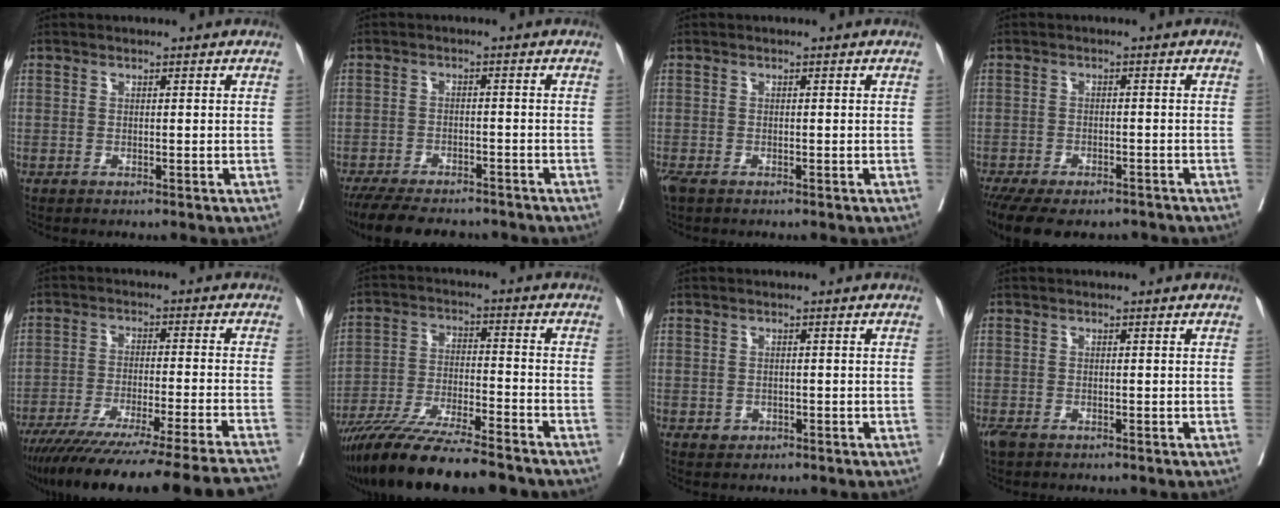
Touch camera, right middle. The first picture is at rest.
{"total": 12.3, "force": [-10.6, 3.6, 5.0], "torque": [-0.097, -0.009, -0.152]}
{"total": 2.6, "force": [-1.7, 1.2, 1.5], "torque": [-0.040, -0.011, -0.031]}
{"total": 12.6, "force": [-9.9, 4.9, 6.1], "torque": [-0.133, -0.015, -0.137]}
{"total": 26.7, "force": [-23.6, -1.9, 12.4], "torque": [-0.124, -0.072, -0.332]}
{"total": 16.6, "force": [-14.0, 1.6, 8.8], "torque": [-0.170, -0.032, -0.238]}
{"total": 1.0, "force": [-0.3, 0.9, 0.2], "torque": [-0.004, 0.003, 0.000]}
{"total": 2.4, "force": [-1.6, 1.2, 1.3], "torque": [-0.034, -0.008, -0.027]}